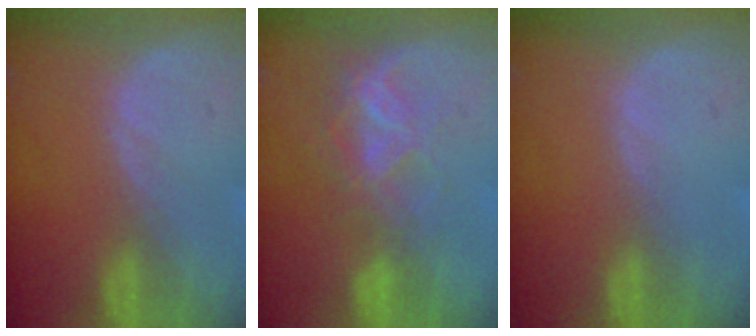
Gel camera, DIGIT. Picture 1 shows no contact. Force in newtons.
{"total": 6.8, "press": 5.9, "slide": 3.4}
{"total": 0.0}